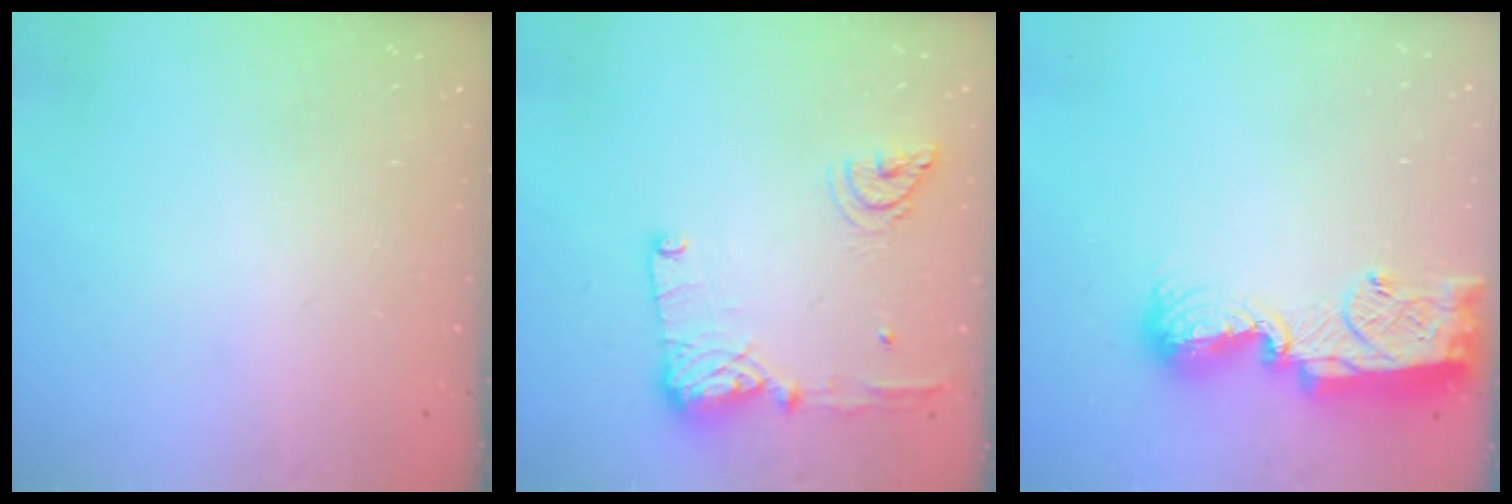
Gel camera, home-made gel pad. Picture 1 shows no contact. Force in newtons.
{"total": 18.4, "press": 16.9, "slide": 7.3}
{"total": 18.0, "press": 17.1, "slide": 5.6}